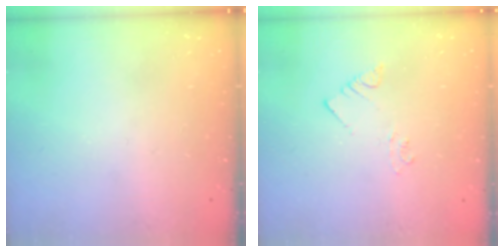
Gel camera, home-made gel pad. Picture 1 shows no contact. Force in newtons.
{"total": 2.2, "press": 2.2, "slide": 0.1}